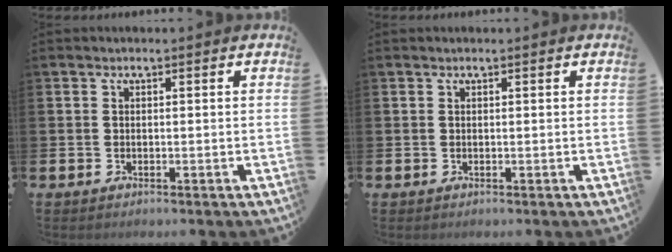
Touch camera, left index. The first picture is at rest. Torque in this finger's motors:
{"motor_torque": [0.31, -0.99, 0.05, -0.02]}